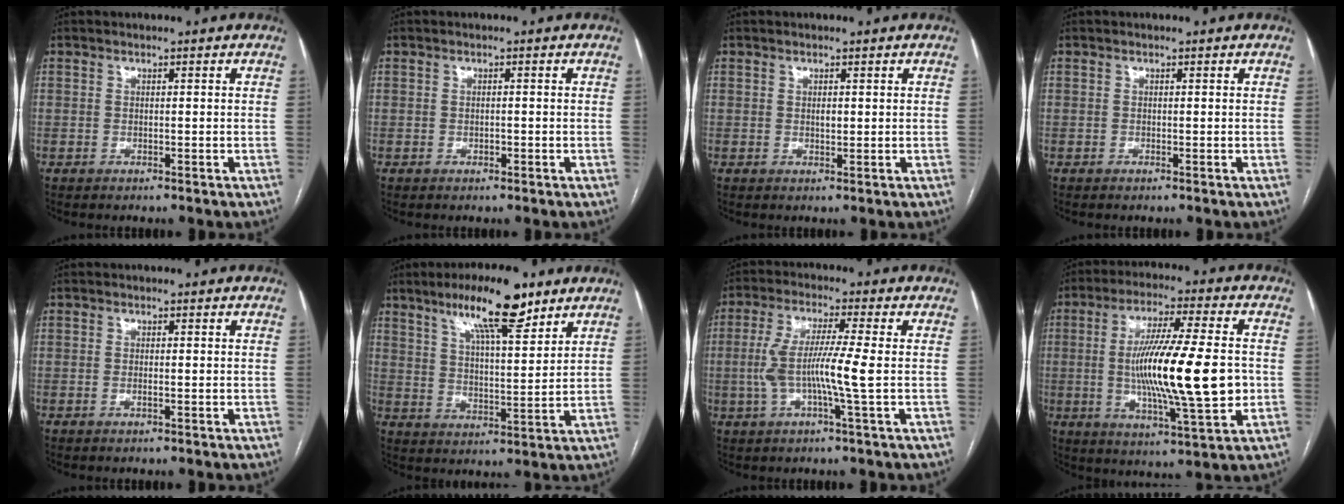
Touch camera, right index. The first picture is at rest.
{"total": 0.8, "force": [-0.3, 0.5, 0.5], "torque": [-0.007, 0.002, -0.003]}
{"total": 1.0, "force": [0.3, 0.5, 0.8], "torque": [-0.013, -0.002, 0.006]}
{"total": 0.0}
{"total": 0.8, "force": [-0.3, 0.1, 0.7], "torque": [-0.018, -0.001, -0.004]}
{"total": 12.9, "force": [8.7, 2.7, 9.2], "torque": [-0.156, 0.006, 0.145]}
{"total": 8.6, "force": [-0.9, -0.3, 8.5], "torque": [-0.174, 0.006, -0.022]}
{"total": 17.9, "force": [-1.0, 1.7, 17.8], "torque": [-0.311, -0.007, -0.019]}